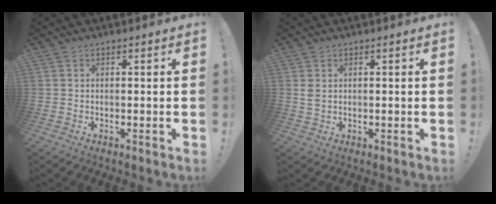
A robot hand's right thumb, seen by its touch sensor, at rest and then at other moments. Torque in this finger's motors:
{"motor_torque": [0.42, 0.61, 0.02, 0.17, 0.00]}